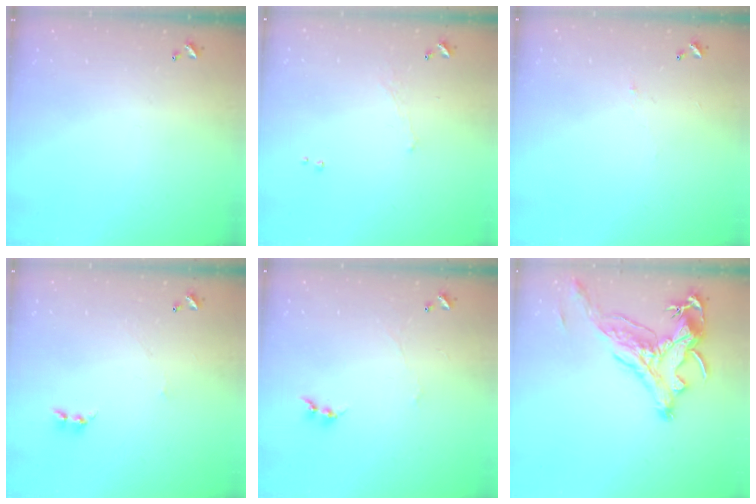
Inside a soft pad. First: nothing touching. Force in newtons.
{"total": 1.1, "press": 1.0, "slide": 0.6}
{"total": 0.8, "press": 0.6, "slide": 0.6}
{"total": 0.9, "press": 0.8, "slide": 0.4}
{"total": 1.5, "press": 1.4, "slide": 0.5}
{"total": 2.9, "press": 2.5, "slide": 1.3}